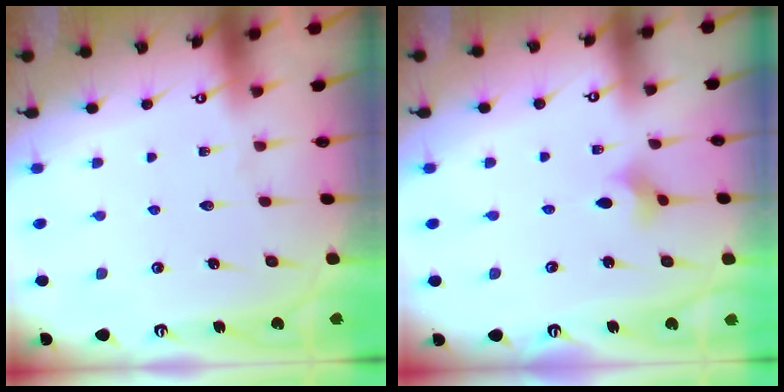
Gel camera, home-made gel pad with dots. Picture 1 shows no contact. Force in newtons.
{"total": 2.3, "press": 2.2, "slide": 0.4}